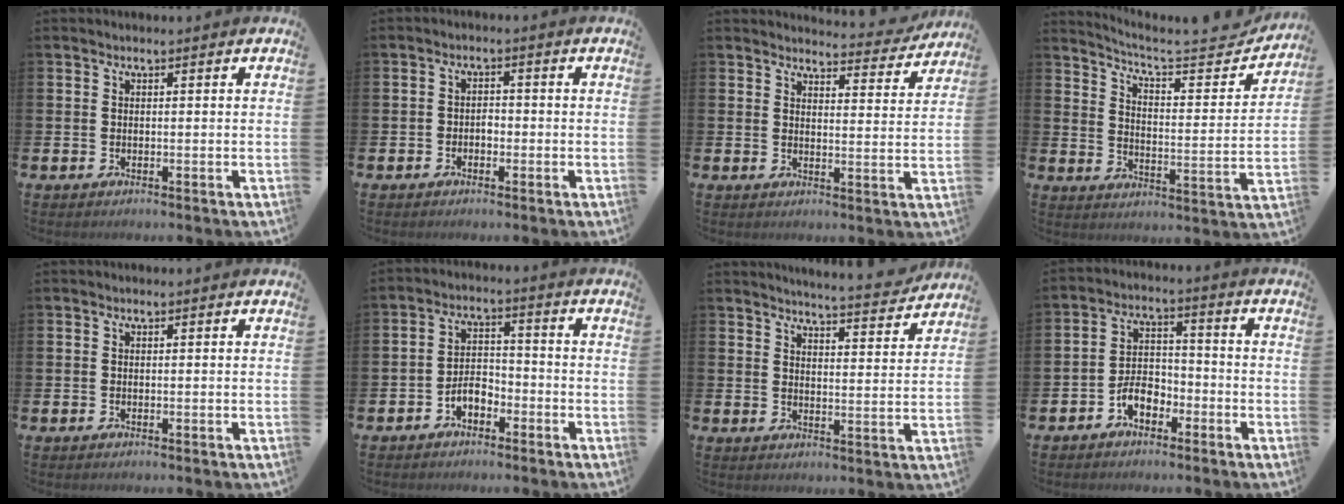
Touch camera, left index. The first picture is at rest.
{"total": 1.5, "force": [-0.8, 1.1, 0.6], "torque": [-0.007, 0.002, -0.020]}
{"total": 4.1, "force": [4.1, 0.6, 0.4], "torque": [0.001, -0.034, 0.066]}
{"total": 6.1, "force": [5.5, 1.0, 2.3], "torque": [-0.059, -0.050, 0.084]}
{"total": 0.0}
{"total": 3.5, "force": [-2.4, 1.9, 1.7], "torque": [-0.034, 0.012, -0.049]}
{"total": 5.4, "force": [5.3, -0.2, 0.7], "torque": [-0.018, -0.041, 0.090]}
{"total": 4.6, "force": [-2.8, 2.7, 2.5], "torque": [-0.044, 0.015, -0.054]}